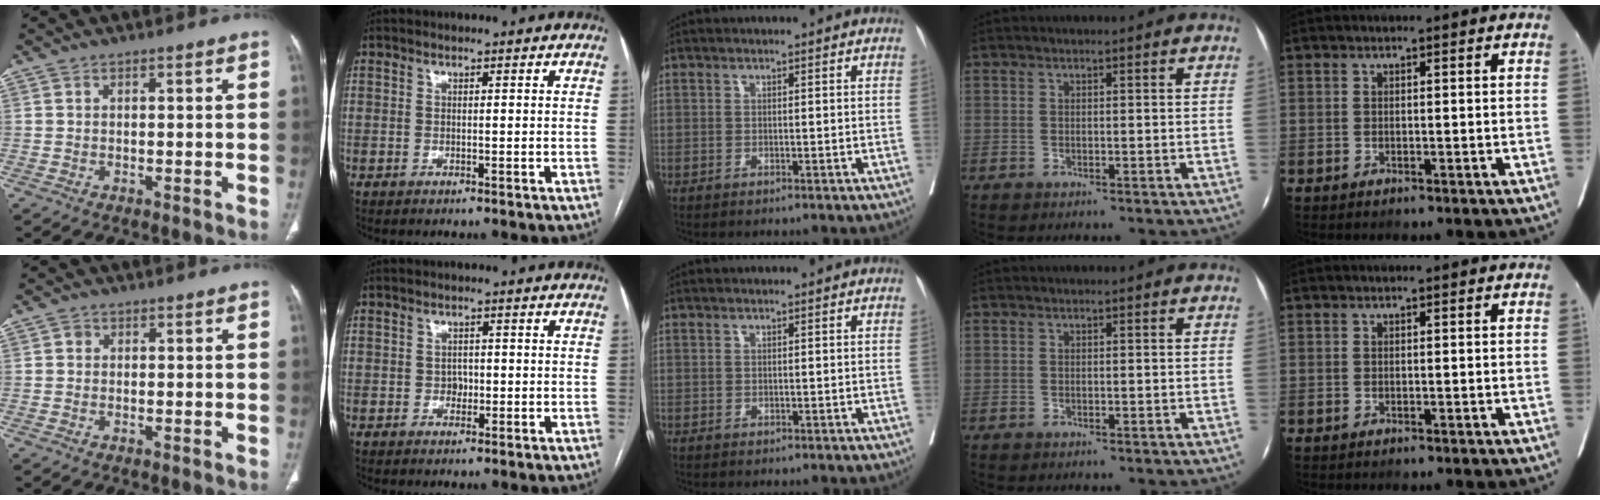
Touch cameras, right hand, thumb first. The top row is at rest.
{"thumb": {"total": 0.8, "force": [0.1, 0.8, 0.3], "torque": [0.000, 0.003, 0.000]}, "index": {"total": 1.4, "force": [-0.3, 1.1, 0.7], "torque": [-0.009, 0.004, -0.006]}}